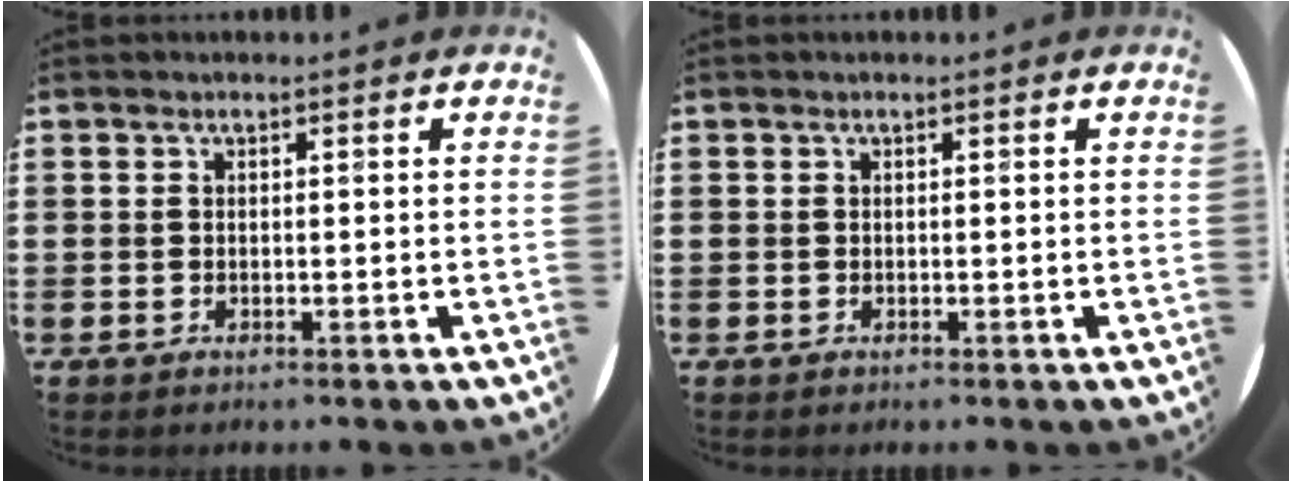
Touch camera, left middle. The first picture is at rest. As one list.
[{"total": 0.0}]